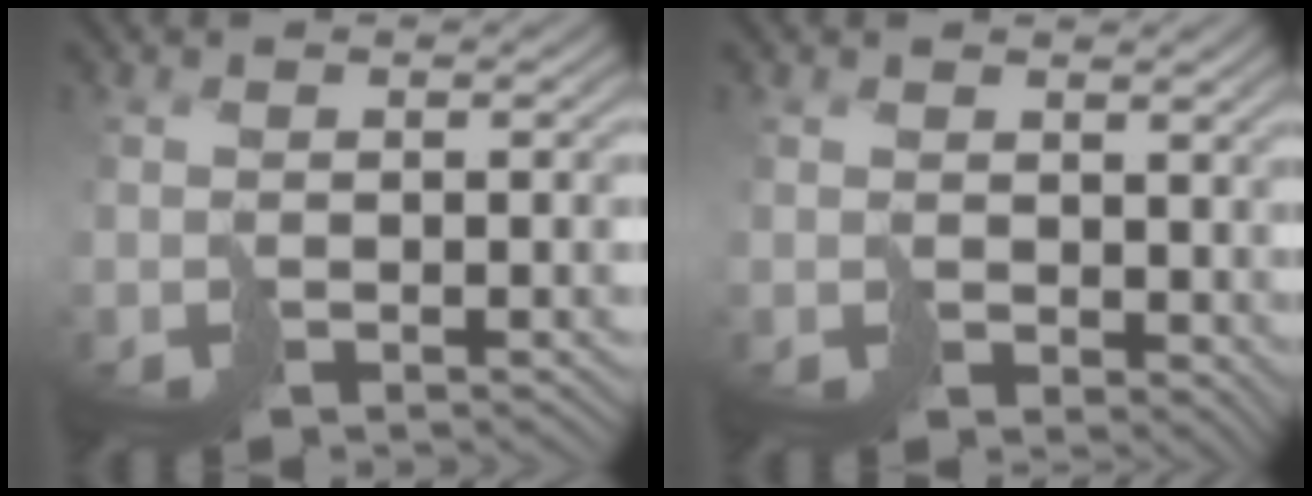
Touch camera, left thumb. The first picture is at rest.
{"total": 3.6, "force": [1.4, 2.6, 2.0], "torque": [-0.047, -0.011, 0.030]}